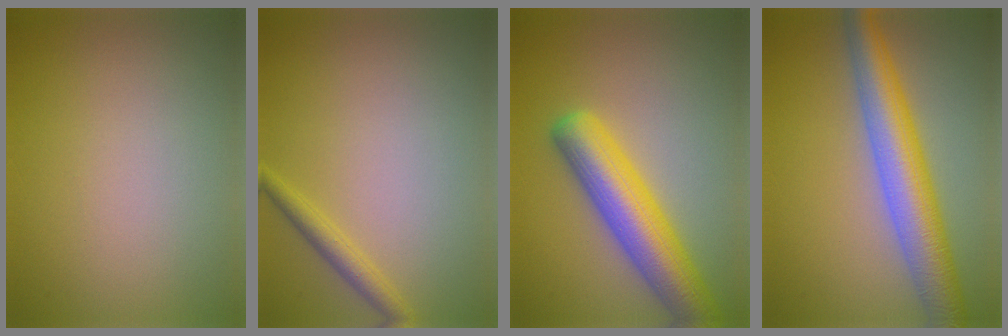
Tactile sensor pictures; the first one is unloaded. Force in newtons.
{"total": 1.8, "press": 1.8, "slide": 0.0}
{"total": 7.5, "press": 7.5, "slide": 0.4}
{"total": 7.3, "press": 7.3, "slide": 0.0}